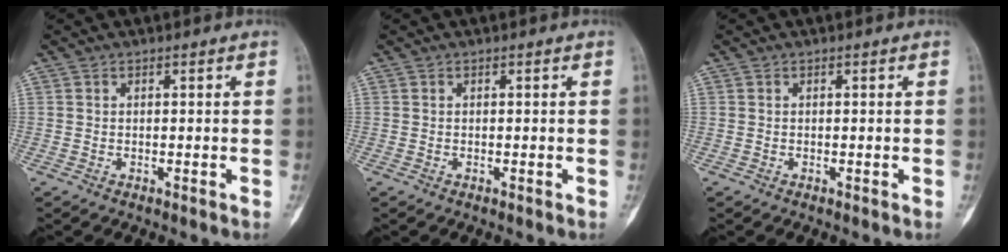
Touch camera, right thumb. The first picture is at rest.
{"total": 0.0}
{"total": 0.0}